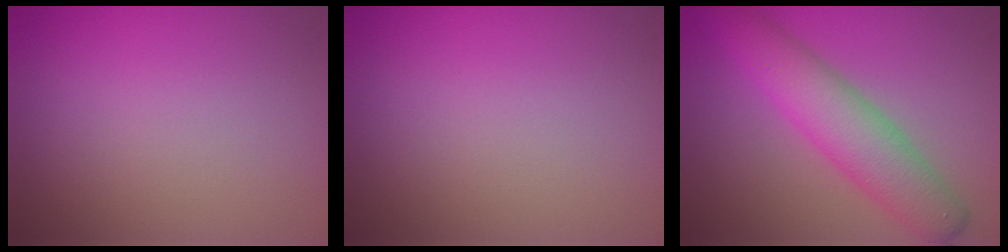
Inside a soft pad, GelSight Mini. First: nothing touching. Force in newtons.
{"total": 0.0}
{"total": 6.0, "press": 6.0, "slide": 0.2}